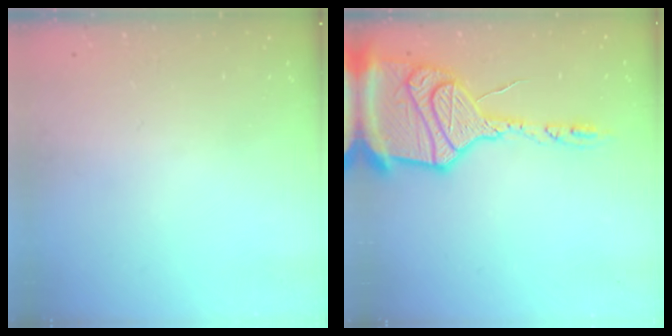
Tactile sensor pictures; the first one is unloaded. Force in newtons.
{"total": 23.1, "press": 22.5, "slide": 4.9}